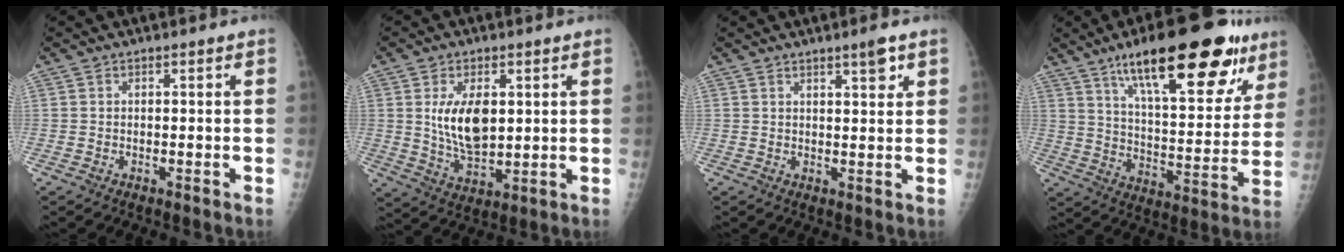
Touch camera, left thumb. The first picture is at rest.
{"total": 10.1, "force": [2.1, 5.5, 8.3], "torque": [-0.132, -0.018, 0.050]}
{"total": 3.2, "force": [2.1, 0.5, 2.4], "torque": [-0.031, -0.014, 0.032]}
{"total": 26.2, "force": [15.7, 8.8, 19.1], "torque": [-0.241, -0.040, 0.241]}